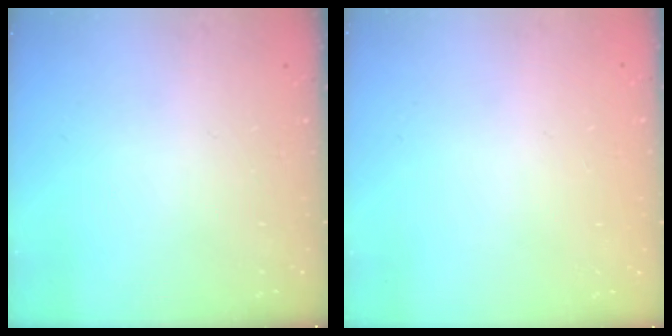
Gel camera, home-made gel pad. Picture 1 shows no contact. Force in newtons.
{"total": 0.0}